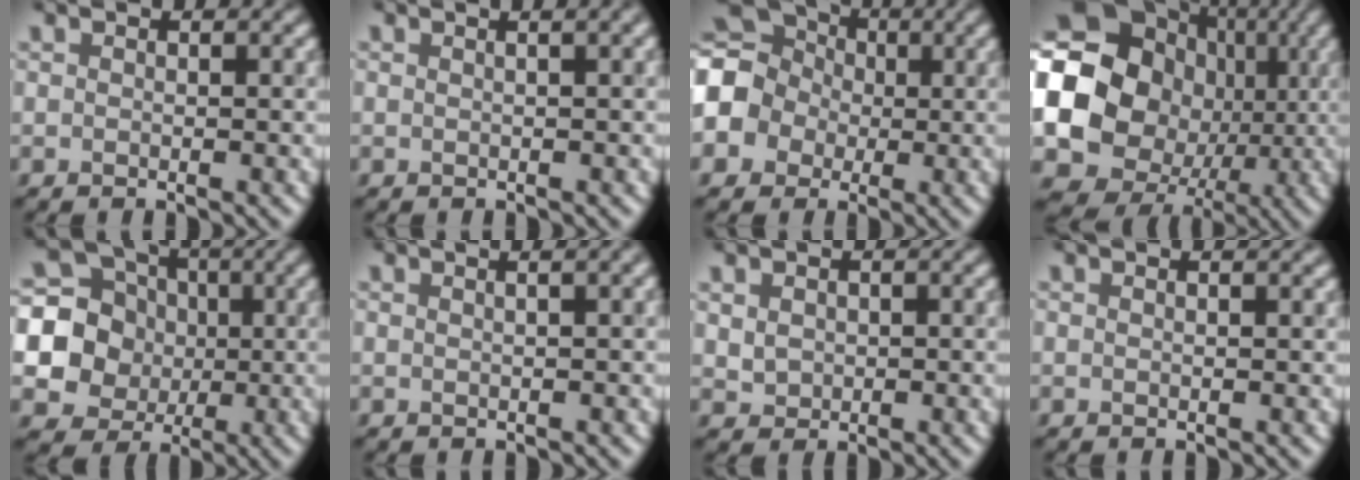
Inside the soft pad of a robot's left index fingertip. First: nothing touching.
{"total": 2.5, "force": [0.9, 0.9, 2.1], "torque": [-0.009, 0.010, 0.004]}
{"total": 12.8, "force": [-0.3, 11.6, 5.3], "torque": [-0.142, 0.014, -0.051]}
{"total": 18.8, "force": [-0.7, 16.6, 8.7], "torque": [-0.158, -0.006, -0.047]}
{"total": 8.2, "force": [0.2, 7.6, 3.0], "torque": [-0.072, 0.000, -0.019]}
{"total": 2.8, "force": [1.1, 1.1, 2.3], "torque": [-0.012, 0.011, 0.004]}
{"total": 1.8, "force": [0.4, 1.6, 0.8], "torque": [-0.018, 0.006, 0.011]}
{"total": 0.0}